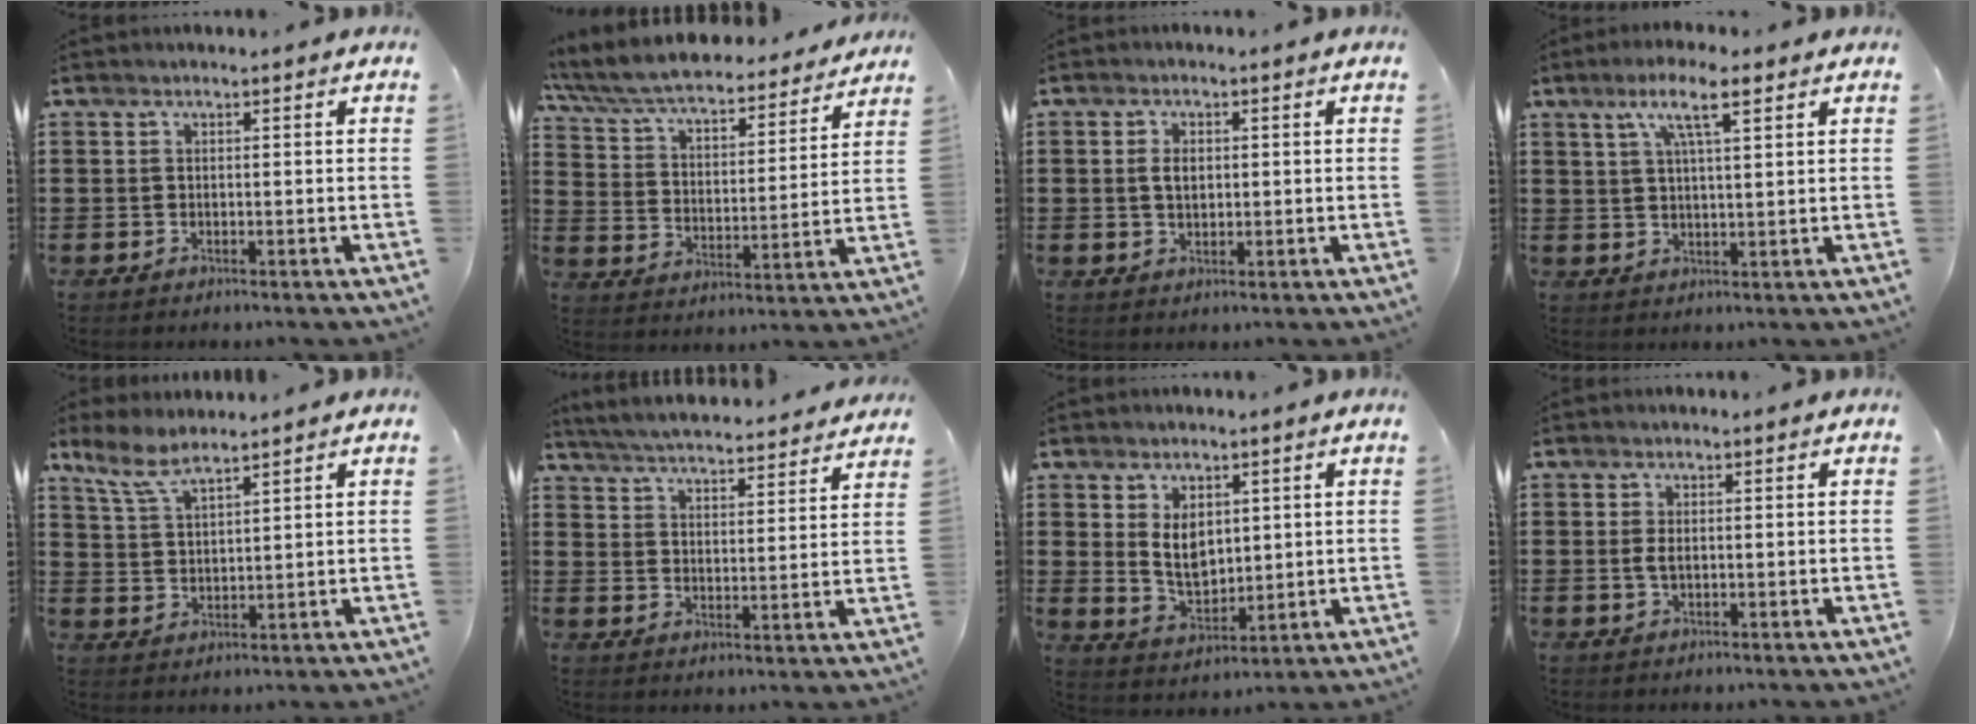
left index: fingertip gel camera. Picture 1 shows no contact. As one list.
[{"total": 7.2, "force": [6.8, 0.8, 2.3], "torque": [-0.076, -0.048, 0.115]}, {"total": 2.5, "force": [0.4, 1.6, 2.0], "torque": [-0.042, 0.008, 0.005]}, {"total": 7.0, "force": [3.8, 1.3, 5.7], "torque": [-0.114, 0.005, 0.062]}, {"total": 5.8, "force": [4.7, 1.3, 3.1], "torque": [-0.075, -0.009, 0.087]}, {"total": 4.8, "force": [4.8, -0.5, 0.7], "torque": [-0.037, -0.038, 0.079]}, {"total": 5.5, "force": [1.9, 3.8, 3.6], "torque": [-0.064, 0.001, 0.034]}, {"total": 1.6, "force": [0.1, 0.6, 1.5], "torque": [-0.037, -0.001, -0.001]}]